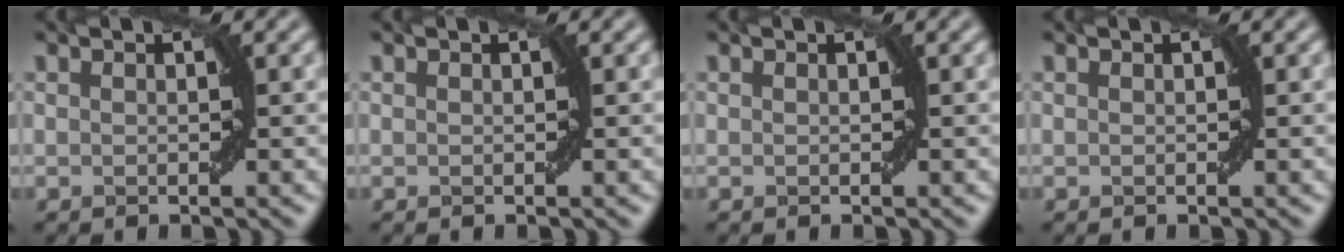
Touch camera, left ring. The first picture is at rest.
{"total": 0.0}
{"total": 0.0}
{"total": 0.0}